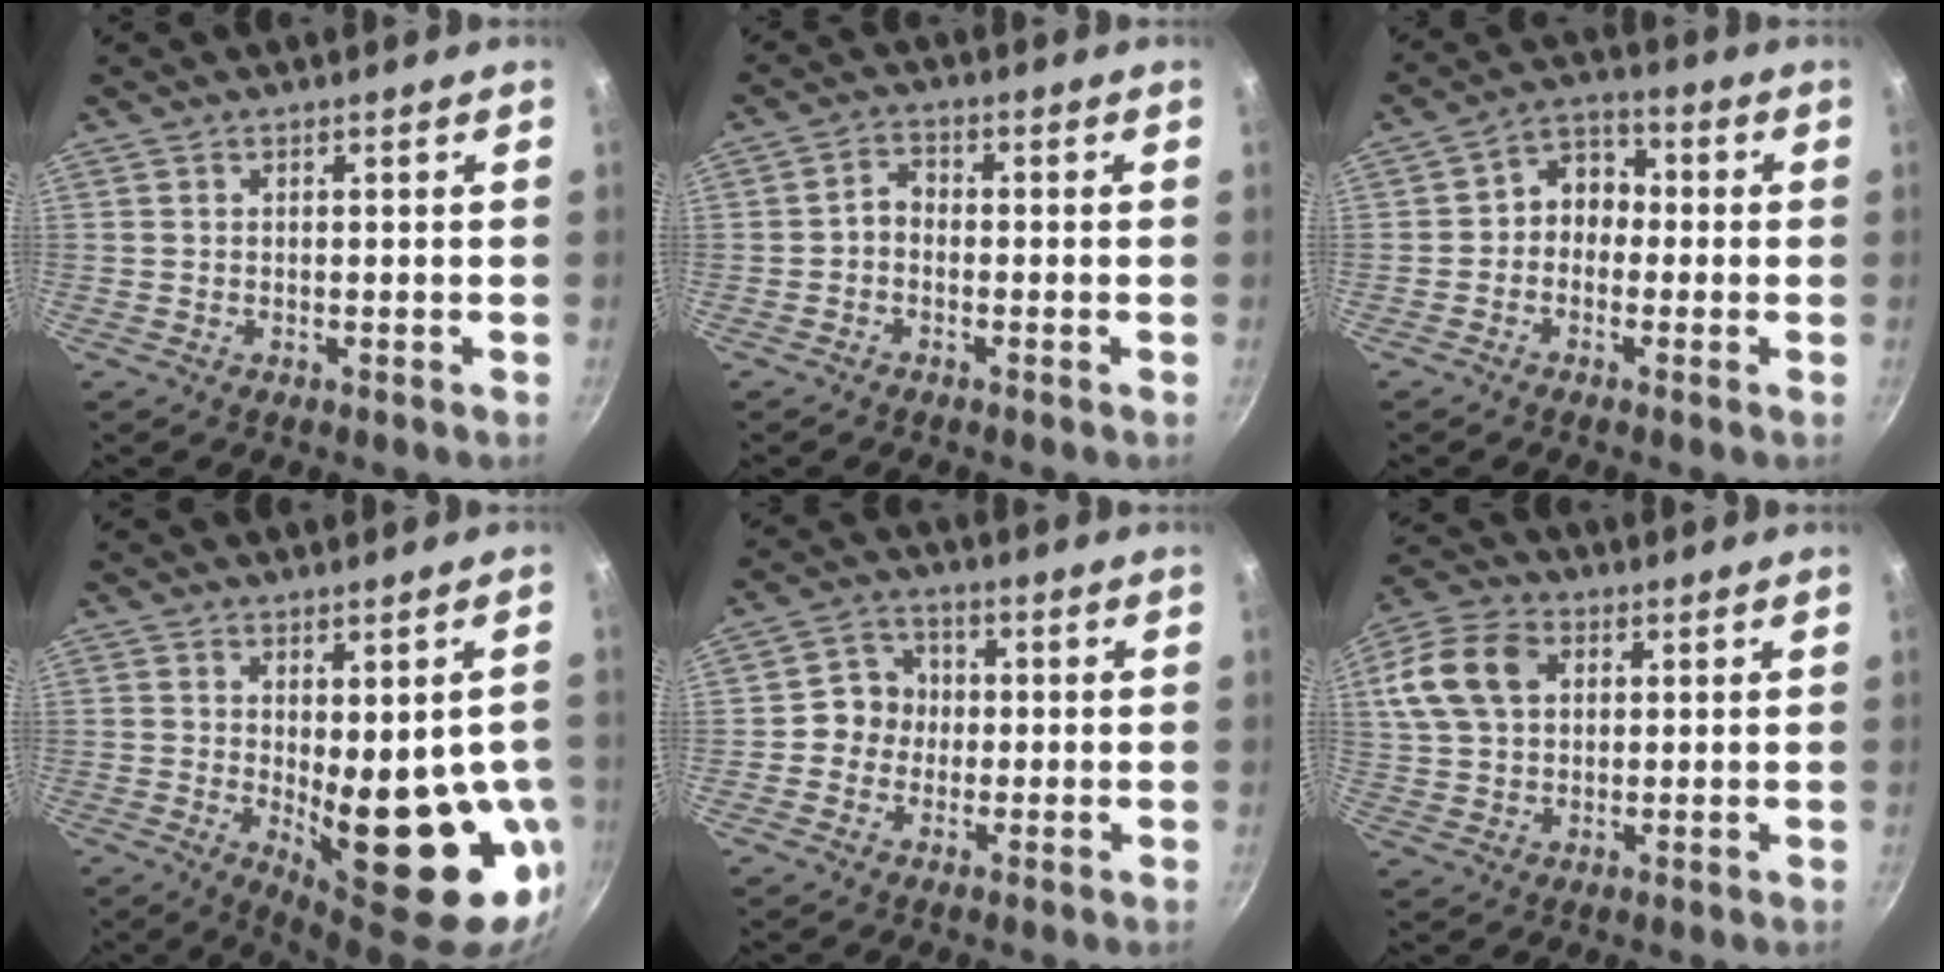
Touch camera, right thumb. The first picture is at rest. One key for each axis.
{"total": 2.8, "fx": -1.1, "fy": 1.9, "fz": 1.6, "tx": -0.027, "ty": 0.022, "tz": -0.027}
{"total": 6.5, "fx": -0.8, "fy": 5.3, "fz": 3.6, "tx": -0.016, "ty": 0.028, "tz": -0.032}
{"total": 17.4, "fx": -2.2, "fy": 7.1, "fz": 15.7, "tx": -0.175, "ty": -0.024, "tz": -0.007}
{"total": 6.0, "fx": -0.3, "fy": 5.7, "fz": 2.0, "tx": 0.007, "ty": 0.015, "tz": -0.020}
{"total": 13.6, "fx": 3.7, "fy": 9.9, "fz": 8.6, "tx": -0.166, "ty": 0.013, "tz": 0.059}